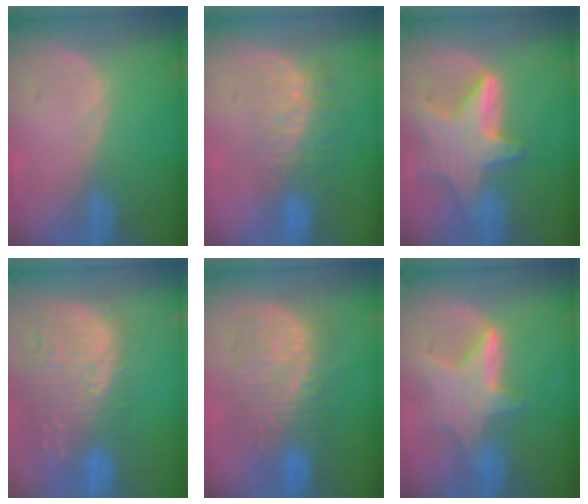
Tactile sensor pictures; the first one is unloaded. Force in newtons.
{"total": 8.3, "press": 7.3, "slide": 3.9}
{"total": 8.6, "press": 8.6, "slide": 0.5}
{"total": 15.0, "press": 12.8, "slide": 7.8}
{"total": 10.7, "press": 10.6, "slide": 0.7}
{"total": 6.8, "press": 6.6, "slide": 1.6}